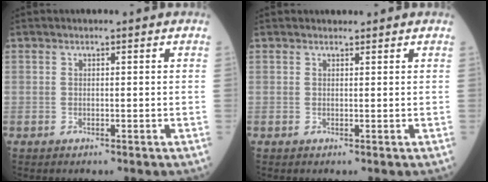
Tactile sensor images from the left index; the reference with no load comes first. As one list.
[{"total": 0.7, "force": [0.6, 0.2, 0.0], "torque": [-0.010, 0.002, 0.010]}]